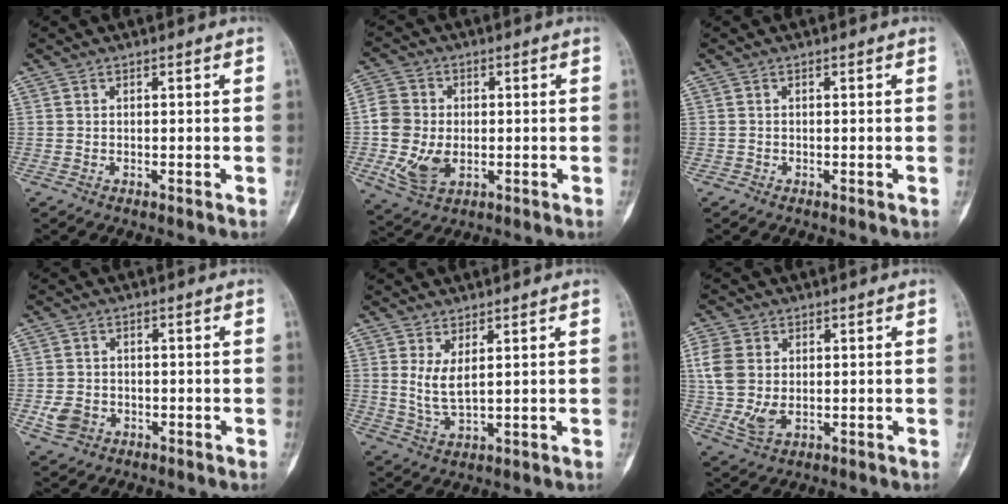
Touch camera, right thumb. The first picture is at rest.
{"total": 9.7, "force": [-1.1, 6.9, 6.7], "torque": [-0.128, 0.001, -0.019]}
{"total": 0.0}
{"total": 4.1, "force": [-1.2, 3.4, 1.8], "torque": [-0.024, 0.005, -0.016]}
{"total": 4.6, "force": [1.5, 1.5, 4.1], "torque": [-0.081, -0.019, 0.040]}
{"total": 8.3, "force": [0.9, 5.8, 5.9], "torque": [-0.126, -0.002, 0.023]}